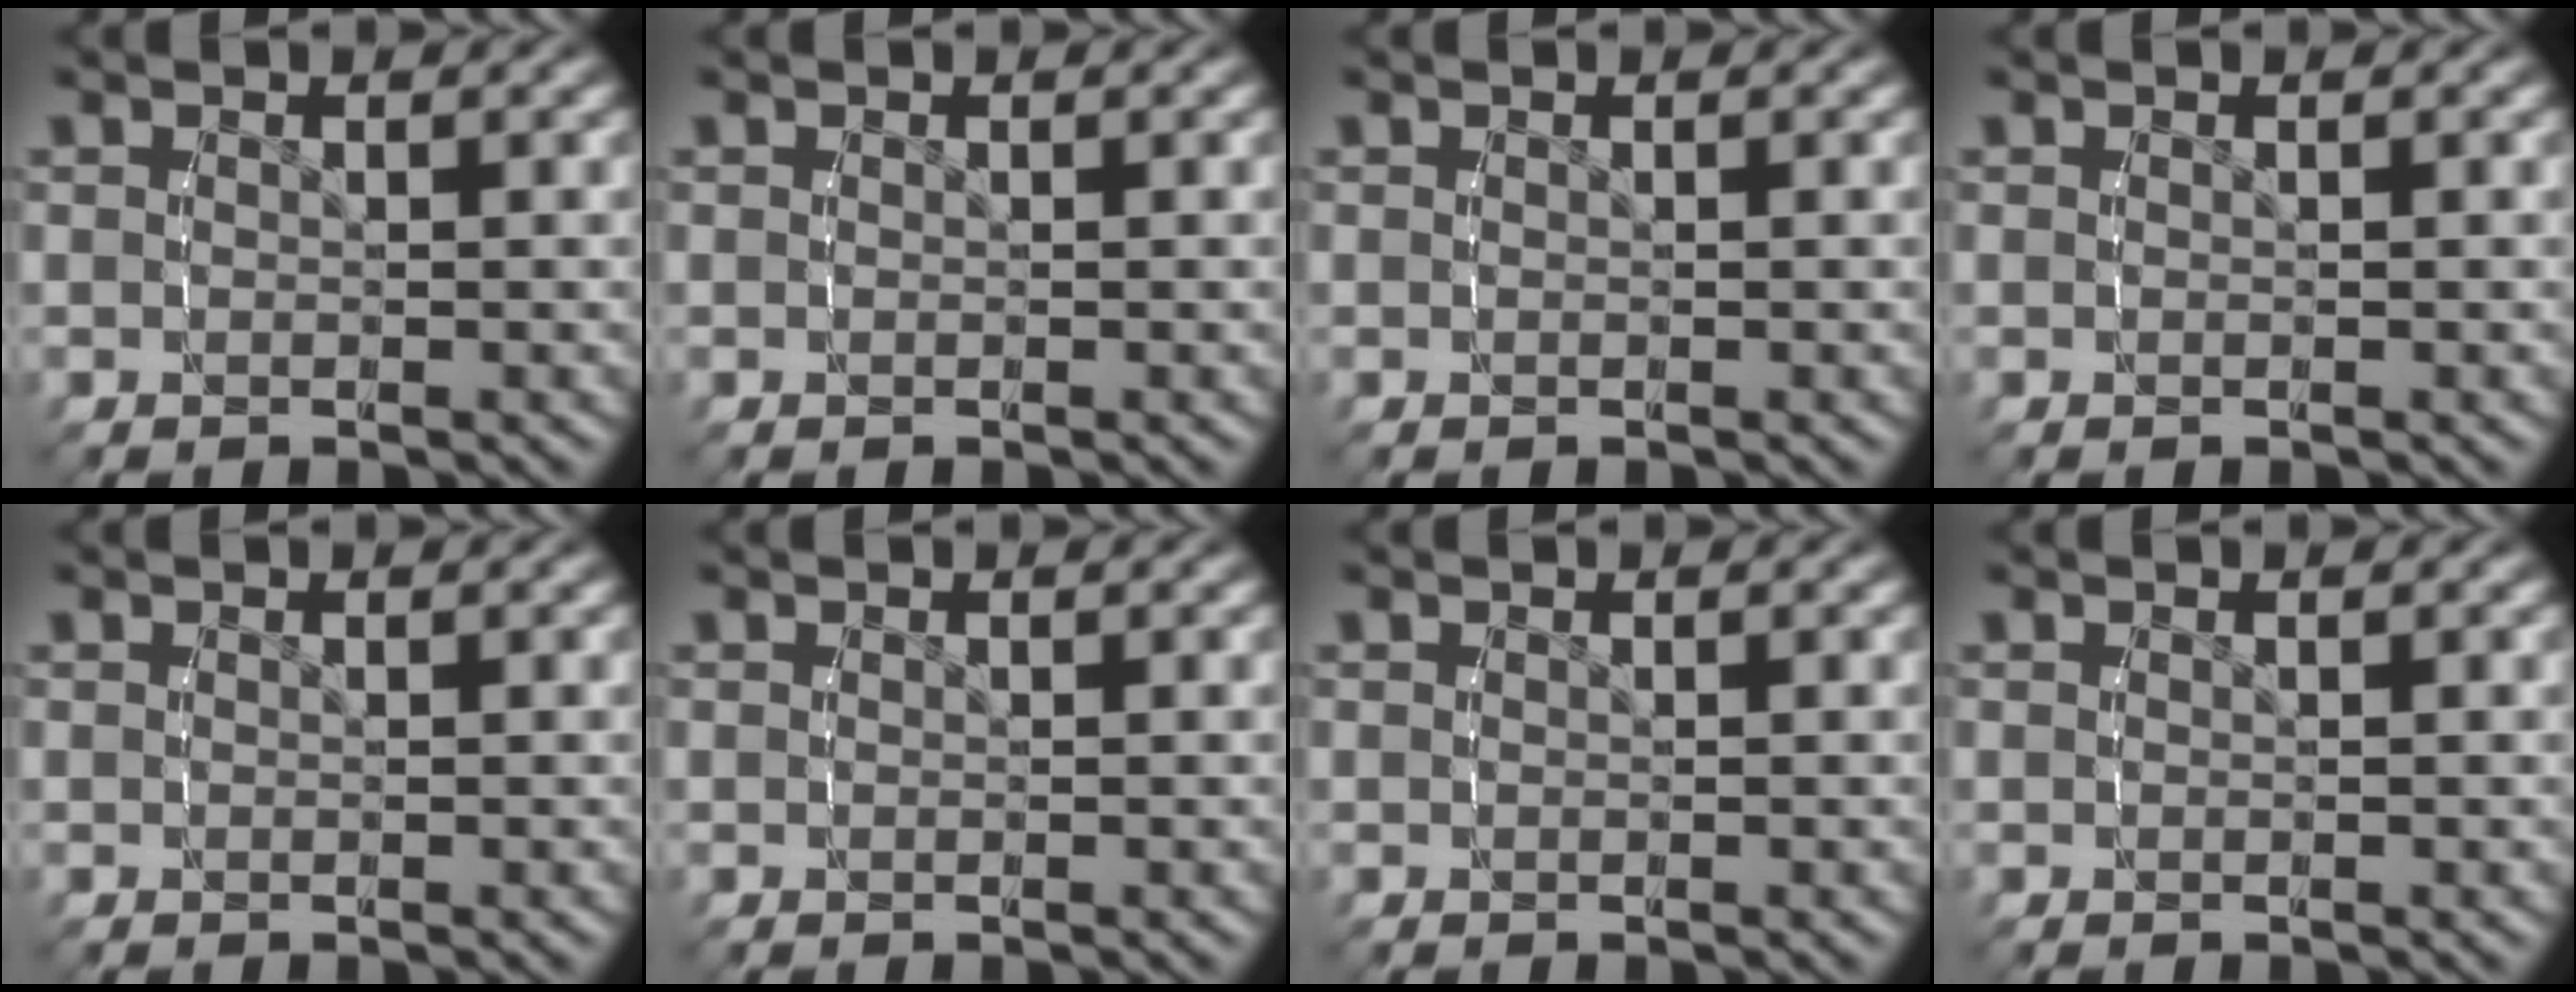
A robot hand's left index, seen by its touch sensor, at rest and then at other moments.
{"total": 0.0}
{"total": 0.0}
{"total": 0.0}
{"total": 0.0}
{"total": 0.0}
{"total": 0.0}
{"total": 0.0}